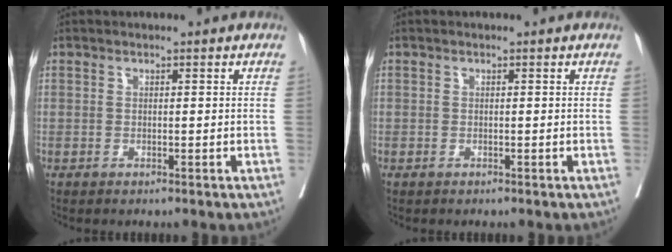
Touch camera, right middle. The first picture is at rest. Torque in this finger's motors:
{"motor_torque": [1.15, -0.98, -0.07, -0.21]}